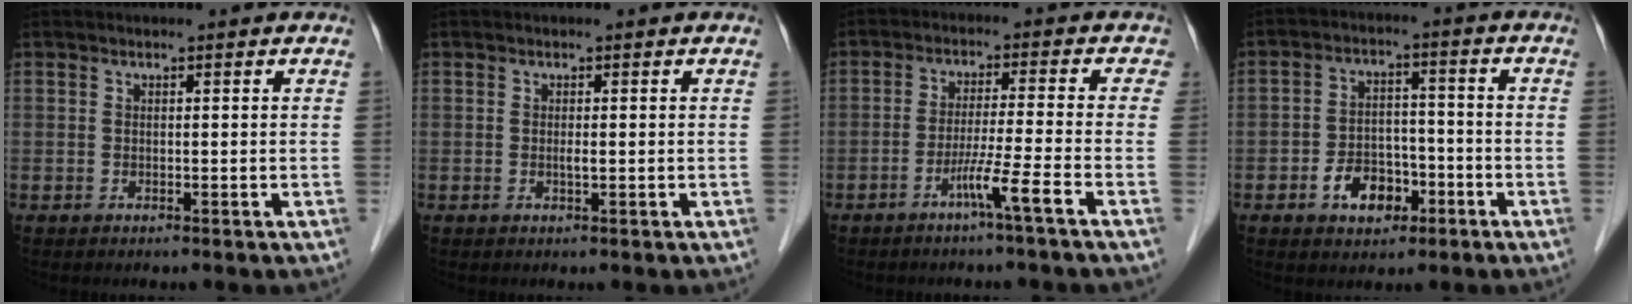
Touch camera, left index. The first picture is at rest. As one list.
[{"total": 0.6, "force": [-0.1, 0.1, 0.6], "torque": [-0.014, -0.001, -0.002]}, {"total": 5.1, "force": [-3.2, -0.9, 3.8], "torque": [-0.068, -0.003, -0.063]}, {"total": 6.8, "force": [-3.3, 4.4, 4.0], "torque": [-0.078, 0.017, -0.050]}]